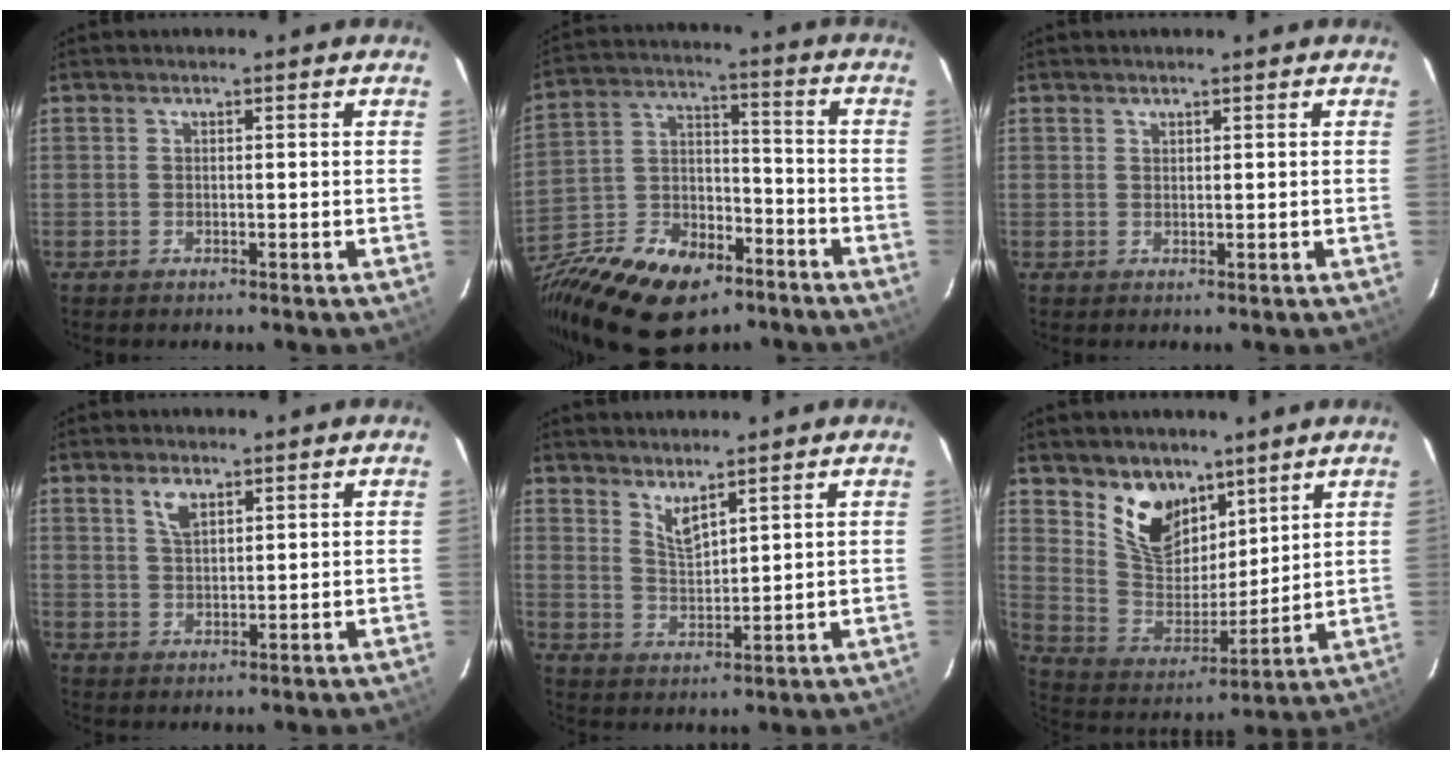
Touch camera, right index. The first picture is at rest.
{"total": 25.9, "force": [-16.2, 13.7, 14.8], "torque": [-0.325, -0.014, -0.261]}
{"total": 0.5, "force": [0.5, 0.2, 0.0], "torque": [0.000, 0.001, 0.009]}
{"total": 3.6, "force": [2.0, 1.6, 2.4], "torque": [-0.045, 0.004, 0.040]}
{"total": 4.3, "force": [3.5, 0.8, 2.4], "torque": [-0.044, -0.009, 0.063]}
{"total": 12.9, "force": [8.5, 7.5, 6.0], "torque": [-0.119, -0.006, 0.173]}